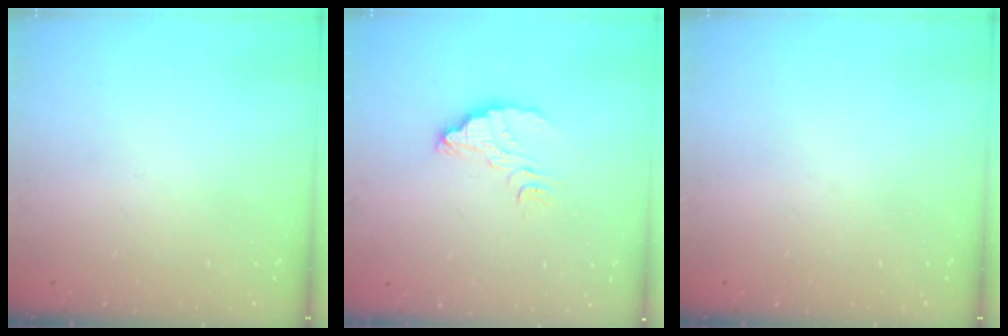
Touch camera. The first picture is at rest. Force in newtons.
{"total": 6.2, "press": 6.2, "slide": 0.4}
{"total": 0.0}